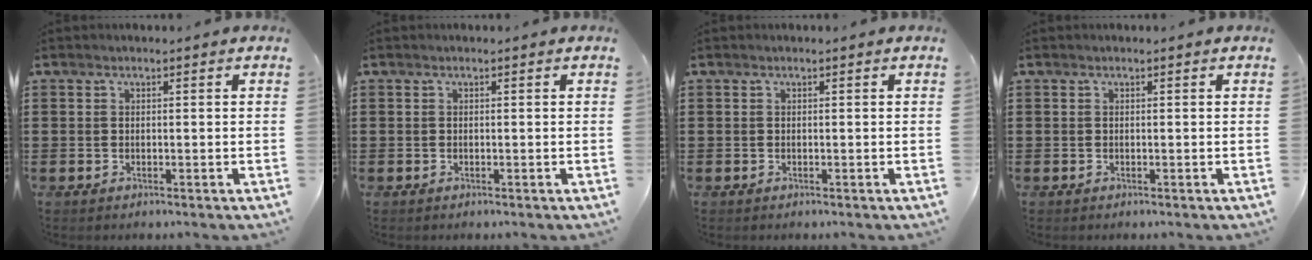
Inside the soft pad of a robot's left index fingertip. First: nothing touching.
{"total": 0.0}
{"total": 0.0}
{"total": 0.0}